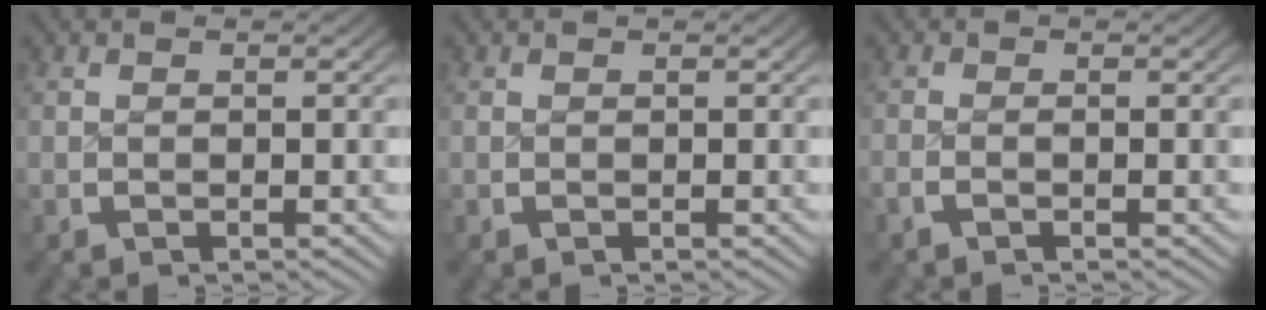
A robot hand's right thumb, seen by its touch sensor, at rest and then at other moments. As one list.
[{"total": 0.0}, {"total": 1.1, "force": [-0.8, 0.4, 0.6], "torque": [-0.016, -0.001, -0.018]}]